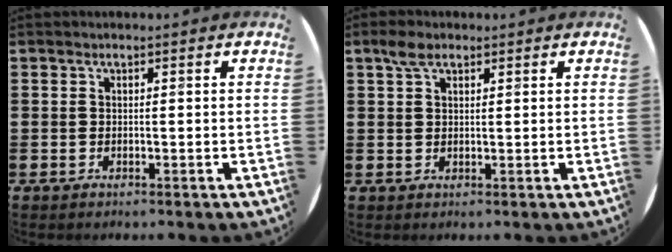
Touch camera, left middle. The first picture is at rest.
{"total": 2.7, "force": [1.8, 1.3, 1.4], "torque": [-0.023, 0.004, 0.032]}